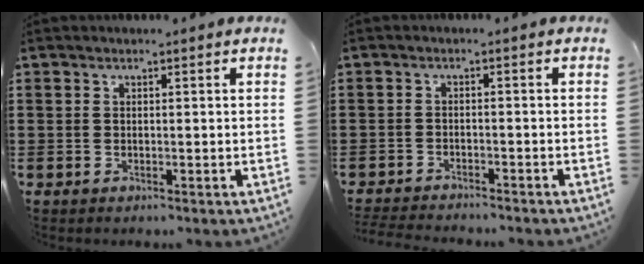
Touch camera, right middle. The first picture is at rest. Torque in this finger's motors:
{"motor_torque": [0.88, -0.41, 0.07, 0.02]}